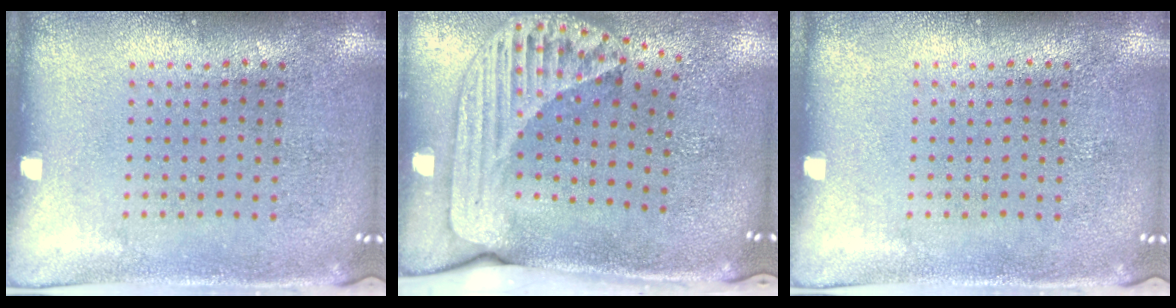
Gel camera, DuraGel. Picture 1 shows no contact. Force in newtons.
{"total": 2.5, "press": 1.8, "slide": 1.8}
{"total": 0.0}